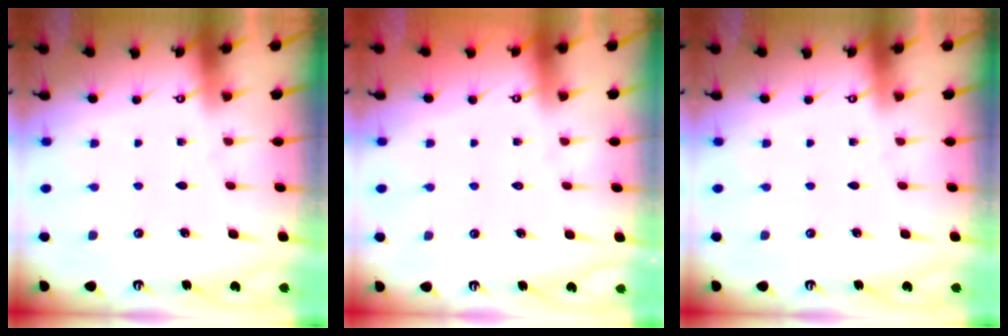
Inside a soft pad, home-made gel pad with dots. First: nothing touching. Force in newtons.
{"total": 1.6, "press": 1.6, "slide": 0.2}
{"total": 0.0}